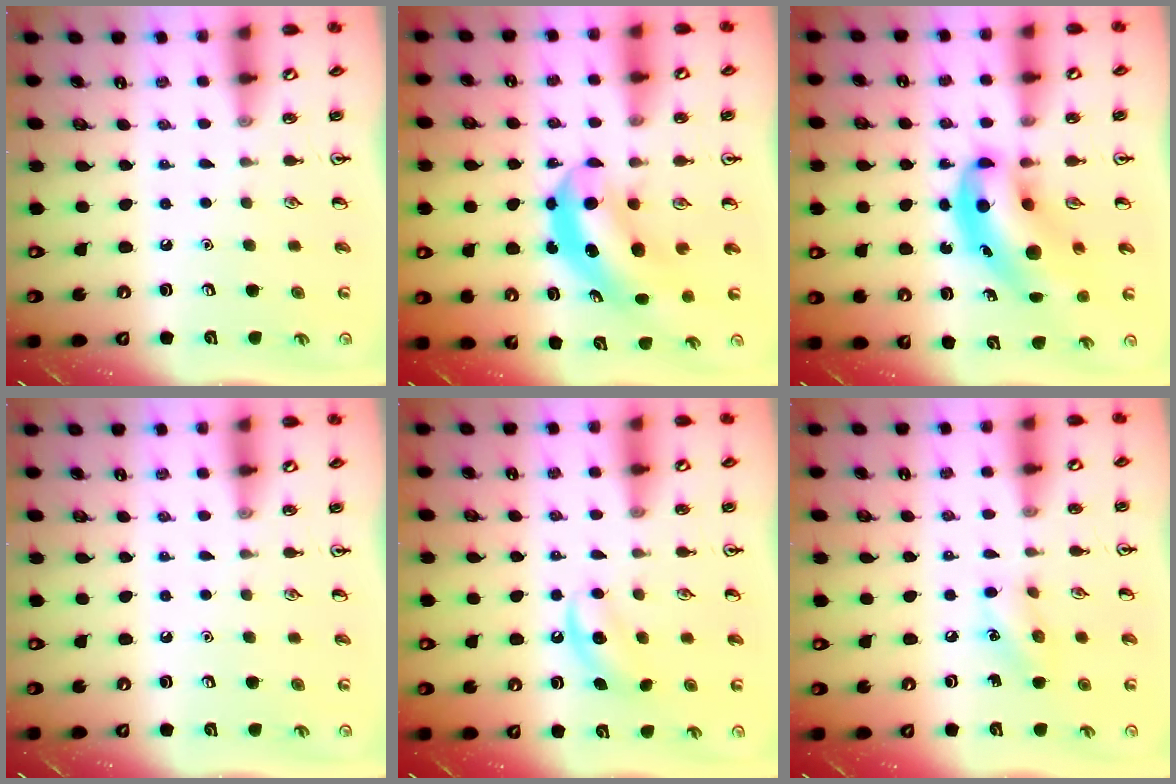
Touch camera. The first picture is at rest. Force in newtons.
{"total": 5.6, "press": 5.4, "slide": 1.5}
{"total": 10.3, "press": 9.9, "slide": 2.9}
{"total": 0.0}
{"total": 6.0, "press": 5.7, "slide": 1.6}
{"total": 7.6, "press": 7.5, "slide": 1.2}